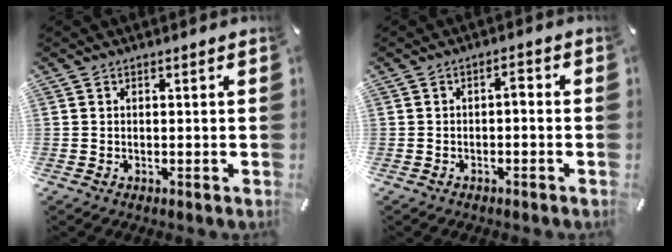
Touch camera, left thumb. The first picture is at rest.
{"total": 2.5, "force": [-1.0, 1.2, 2.0], "torque": [-0.040, 0.014, -0.023]}